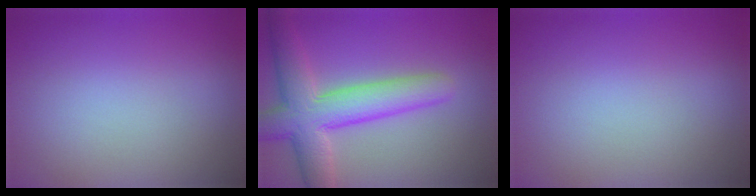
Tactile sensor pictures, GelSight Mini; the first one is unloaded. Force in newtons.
{"total": 7.3, "press": 7.3, "slide": 0.2}
{"total": 0.0}